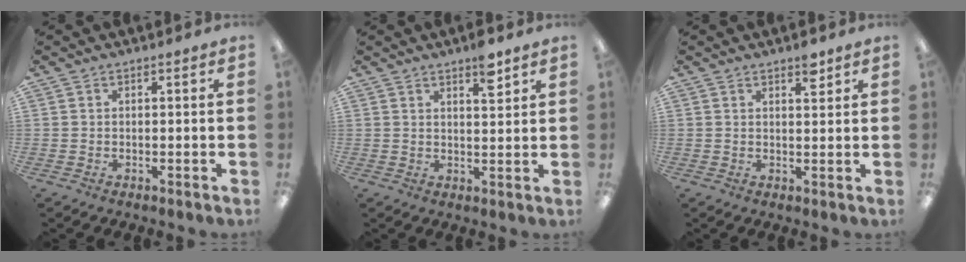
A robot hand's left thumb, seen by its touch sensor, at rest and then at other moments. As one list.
[{"total": 5.4, "force": [3.8, 1.7, 3.5], "torque": [-0.038, -0.020, 0.057]}, {"total": 3.7, "force": [2.6, 1.5, 2.2], "torque": [-0.017, -0.013, 0.040]}]